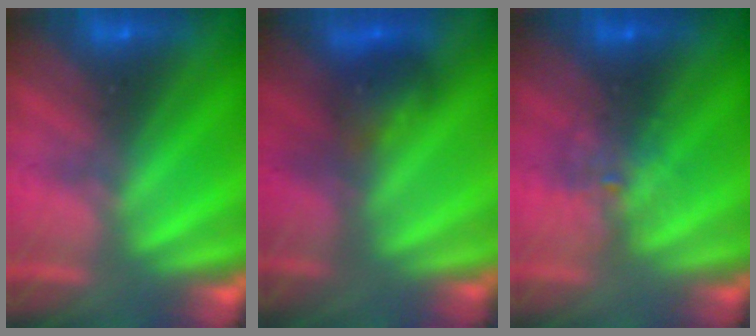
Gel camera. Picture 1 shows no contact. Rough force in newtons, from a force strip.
{"total": 7.3}
{"total": 2.1}